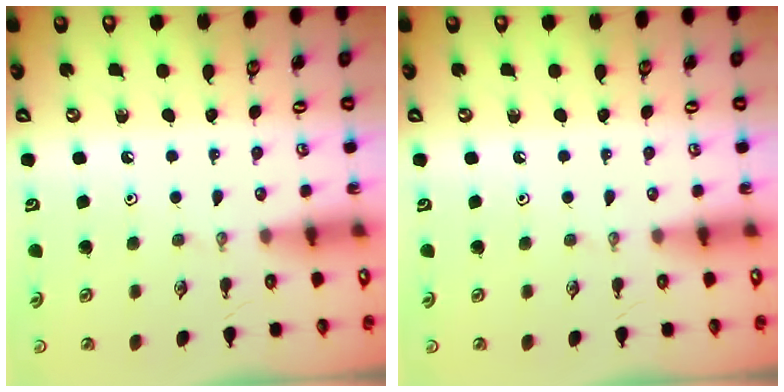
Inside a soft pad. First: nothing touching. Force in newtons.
{"total": 0.0}